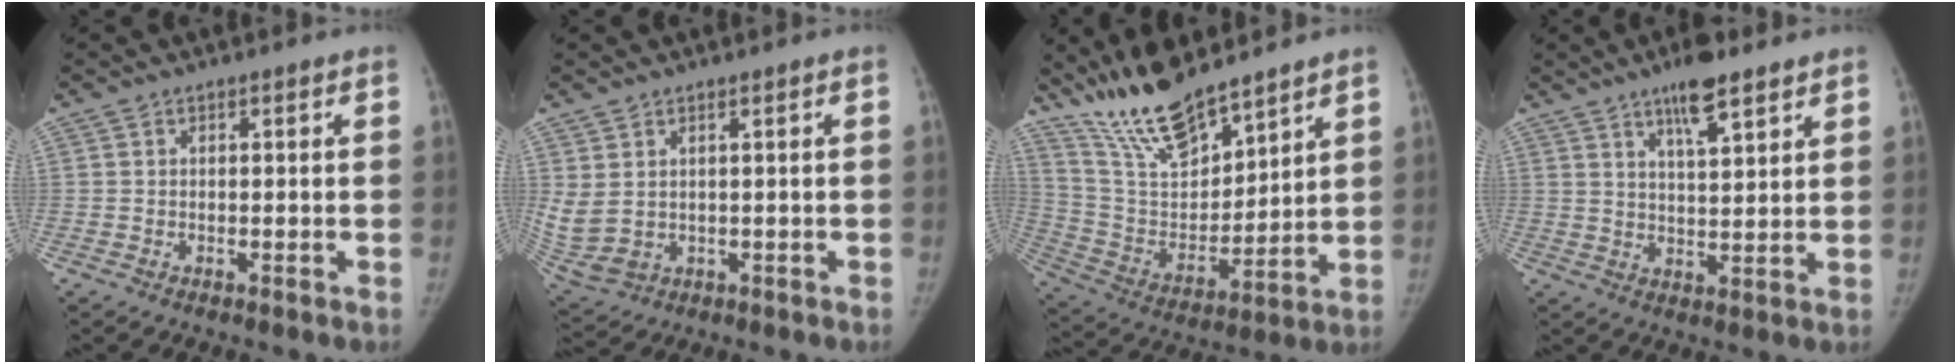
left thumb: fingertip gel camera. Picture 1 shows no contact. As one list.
[{"total": 8.1, "force": [1.4, 5.4, 5.9], "torque": [-0.138, -0.009, 0.048]}, {"total": 16.4, "force": [13.7, 4.7, 7.7], "torque": [-0.108, -0.073, 0.267]}, {"total": 8.3, "force": [5.5, 2.3, 5.8], "torque": [-0.078, -0.031, 0.091]}]